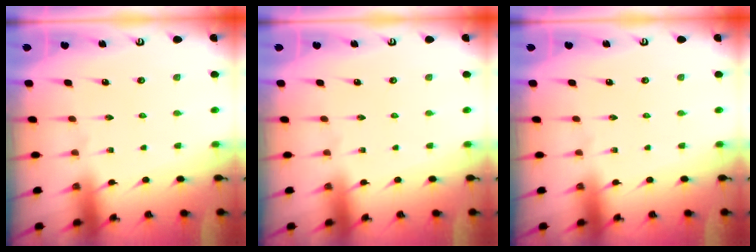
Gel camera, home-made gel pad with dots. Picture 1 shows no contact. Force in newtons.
{"total": 0.0}
{"total": 0.0}